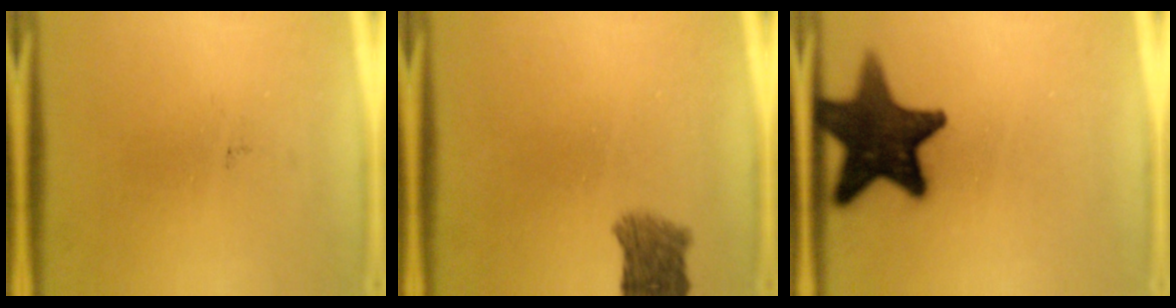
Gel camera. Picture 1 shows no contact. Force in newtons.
{"total": 4.1}
{"total": 14.8}